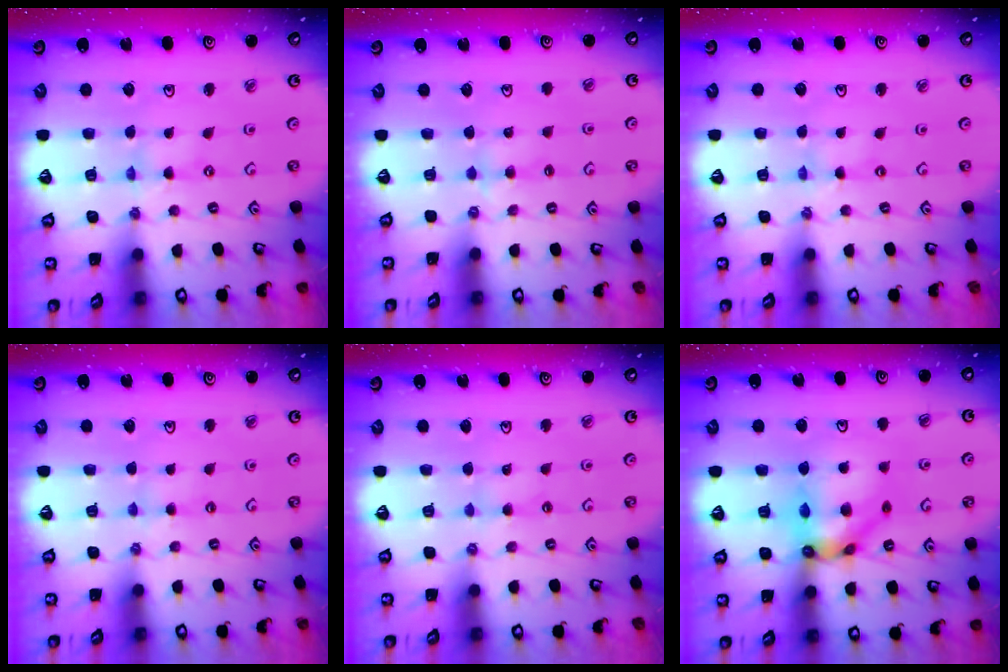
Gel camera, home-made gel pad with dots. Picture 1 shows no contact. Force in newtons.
{"total": 2.8, "press": 2.8, "slide": 0.5}
{"total": 0.0}
{"total": 3.1, "press": 3.0, "slide": 0.4}
{"total": 2.5, "press": 2.5, "slide": 0.2}
{"total": 12.4, "press": 12.4, "slide": 1.3}